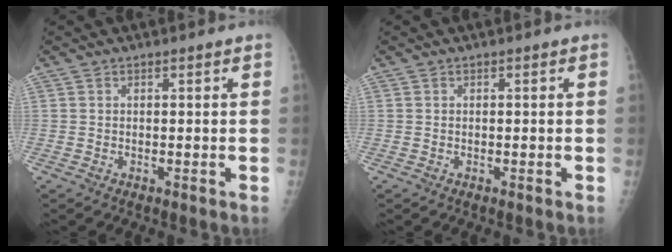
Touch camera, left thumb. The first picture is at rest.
{"total": 0.0}